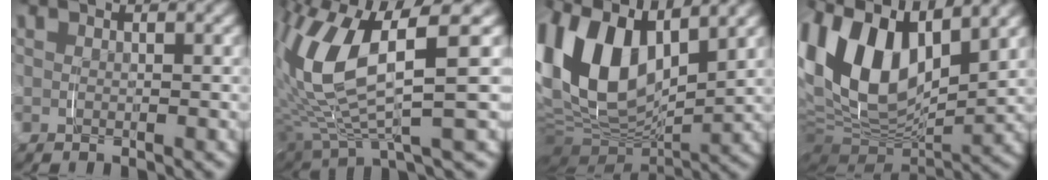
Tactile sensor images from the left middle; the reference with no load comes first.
{"total": 10.7, "force": [1.6, 5.4, 9.2], "torque": [-0.199, -0.008, 0.033]}
{"total": 14.8, "force": [2.7, 9.5, 10.9], "torque": [-0.236, -0.002, 0.047]}
{"total": 15.0, "force": [2.6, 9.4, 11.3], "torque": [-0.243, -0.005, 0.046]}